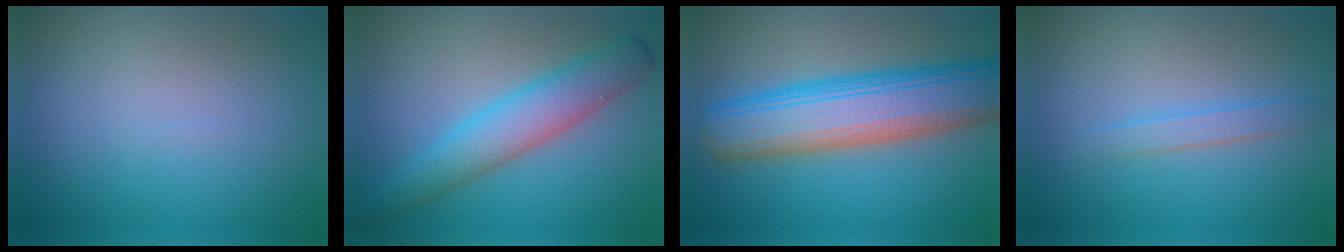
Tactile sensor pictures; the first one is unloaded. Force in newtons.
{"total": 5.1, "press": 5.1, "slide": 0.3}
{"total": 10.4, "press": 10.4, "slide": 0.4}
{"total": 1.5, "press": 1.5, "slide": 0.1}